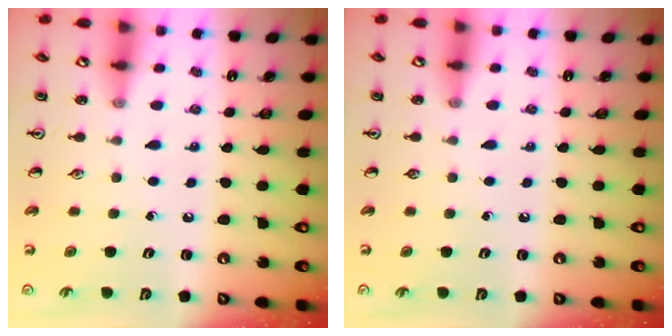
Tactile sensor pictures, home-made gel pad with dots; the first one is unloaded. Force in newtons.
{"total": 0.0}